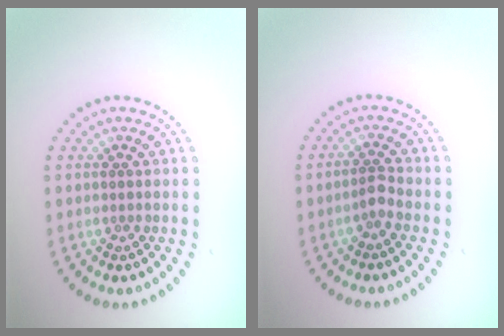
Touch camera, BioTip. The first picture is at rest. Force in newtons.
{"total": 1.6, "press": 1.3, "slide": 0.9}